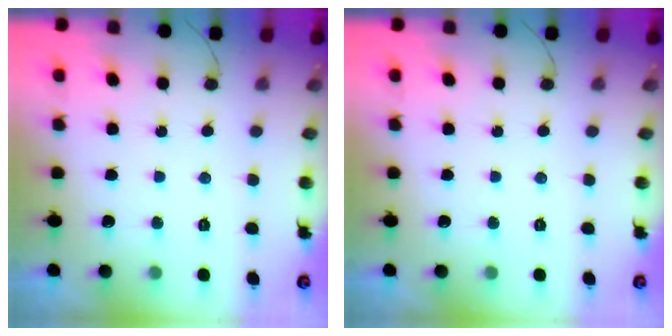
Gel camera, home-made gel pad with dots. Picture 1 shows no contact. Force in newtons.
{"total": 0.0}